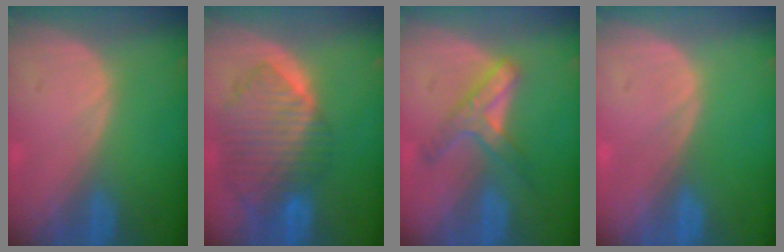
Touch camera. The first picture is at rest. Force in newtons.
{"total": 10.2, "press": 8.8, "slide": 5.1}
{"total": 5.5, "press": 5.4, "slide": 1.4}
{"total": 0.0}